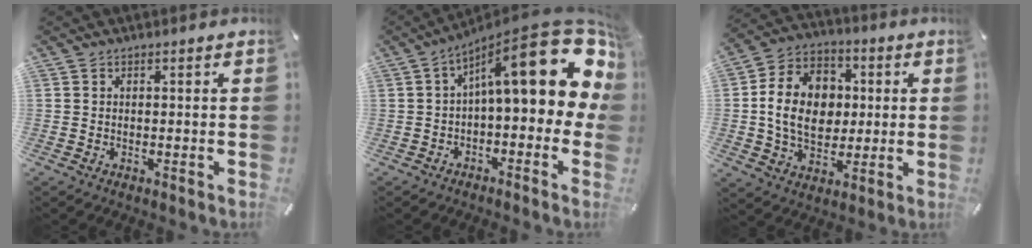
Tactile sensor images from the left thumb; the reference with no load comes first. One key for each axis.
{"total": 22.3, "fx": 7.4, "fy": 7.7, "fz": 19.5, "tx": -0.283, "ty": -0.053, "tz": 0.123}
{"total": 14.7, "fx": 0.3, "fy": 11.8, "fz": 8.8, "tx": -0.183, "ty": 0.019, "tz": 0.006}